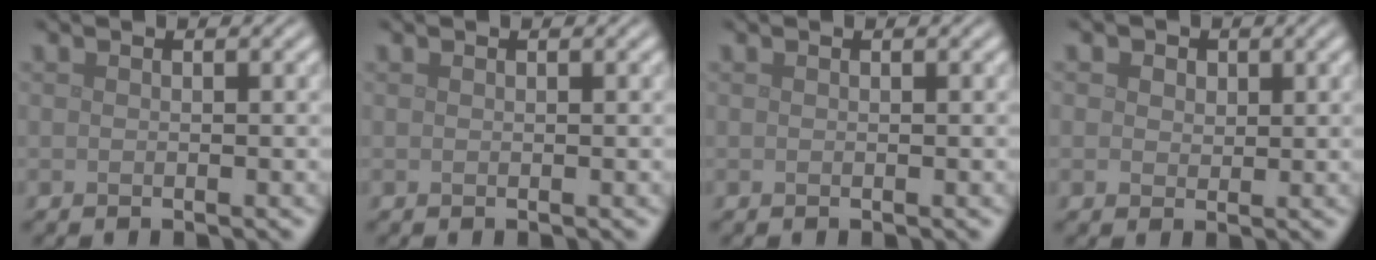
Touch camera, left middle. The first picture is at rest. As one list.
[{"total": 0.0}, {"total": 0.0}, {"total": 2.9, "force": [1.5, 2.1, 1.4], "torque": [-0.026, 0.008, 0.010]}]